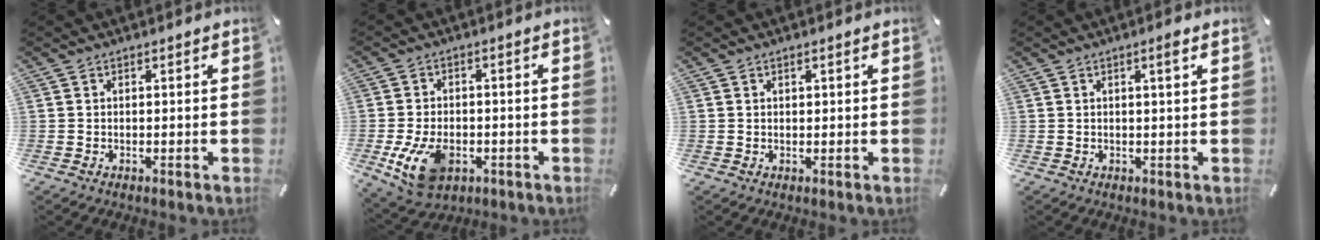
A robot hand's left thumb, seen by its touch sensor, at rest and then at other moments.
{"total": 10.7, "force": [-3.4, 7.0, 7.3], "torque": [-0.142, 0.000, -0.059]}
{"total": 0.7, "force": [0.3, 0.4, 0.5], "torque": [-0.011, 0.002, 0.006]}
{"total": 2.3, "force": [1.0, 0.1, 2.1], "torque": [-0.034, -0.003, 0.013]}